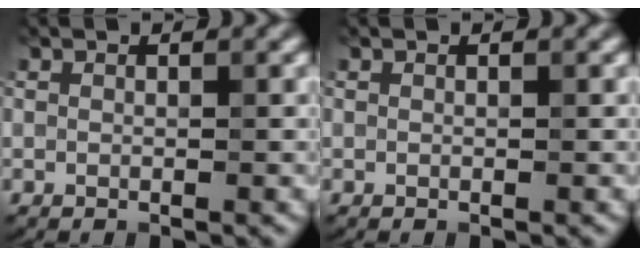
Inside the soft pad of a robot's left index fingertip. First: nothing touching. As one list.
[{"total": 0.0}]